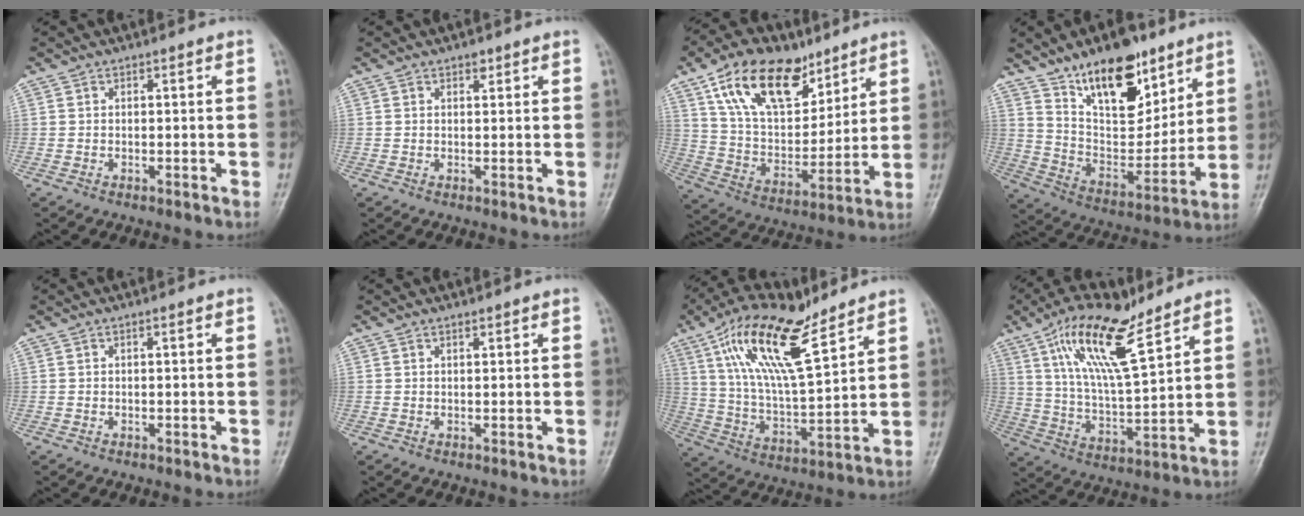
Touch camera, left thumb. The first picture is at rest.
{"total": 1.2, "force": [0.8, 0.6, 0.7], "torque": [-0.005, -0.003, 0.011]}
{"total": 19.7, "force": [11.7, 10.9, 11.6], "torque": [-0.158, -0.041, 0.216]}
{"total": 19.3, "force": [12.4, 9.1, 11.7], "torque": [-0.135, -0.074, 0.220]}
{"total": 0.0}
{"total": 0.6, "force": [0.5, 0.2, 0.3], "torque": [-0.008, -0.003, 0.009]}
{"total": 17.8, "force": [10.5, 5.7, 13.2], "torque": [-0.239, -0.037, 0.204]}
{"total": 15.9, "force": [9.5, 4.7, 11.9], "torque": [-0.210, -0.037, 0.182]}